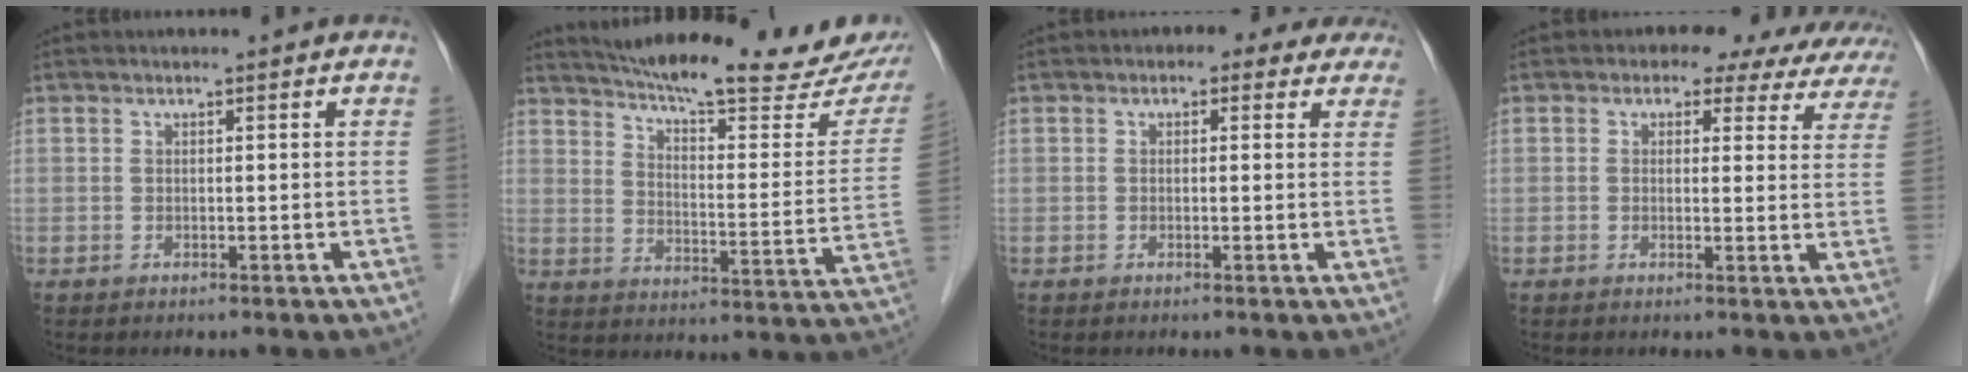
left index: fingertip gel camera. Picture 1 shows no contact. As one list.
[{"total": 23.7, "force": [20.6, 2.7, 11.4], "torque": [-0.167, -0.046, 0.270]}, {"total": 4.6, "force": [3.5, 2.7, 1.4], "torque": [0.000, 0.012, 0.024]}, {"total": 11.7, "force": [10.0, 5.2, 3.3], "torque": [-0.013, 0.009, 0.081]}]